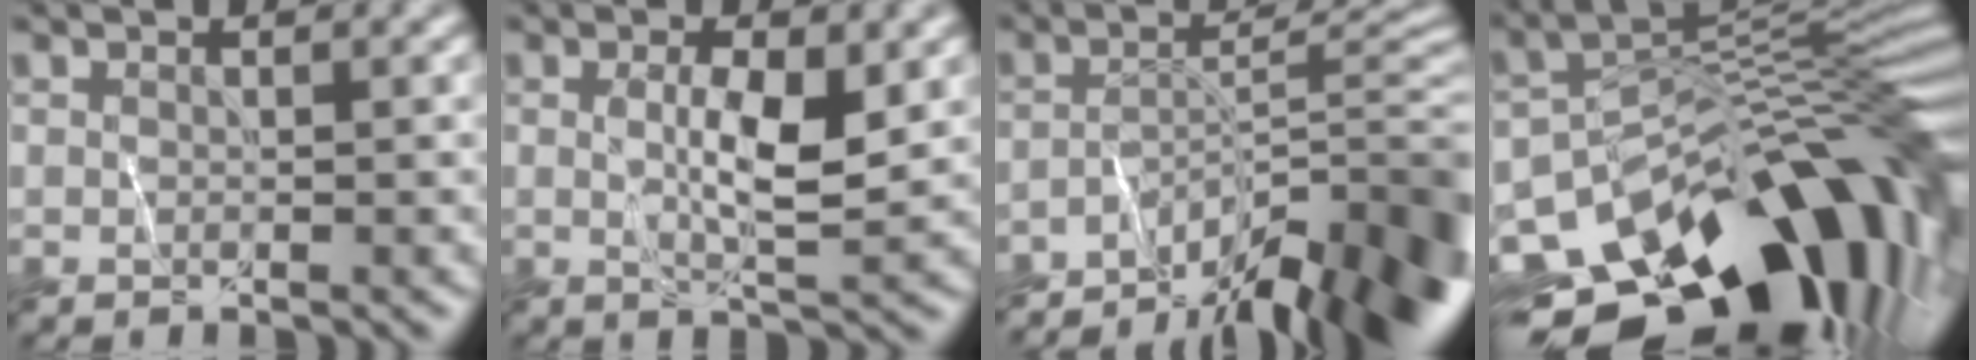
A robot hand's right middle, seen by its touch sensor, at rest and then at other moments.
{"total": 4.0, "force": [0.7, 0.8, 3.9], "torque": [-0.070, 0.000, 0.016]}
{"total": 13.1, "force": [-9.3, 3.4, 8.6], "torque": [-0.123, 0.010, -0.143]}
{"total": 16.9, "force": [-8.3, 8.5, 12.0], "torque": [-0.184, 0.004, -0.139]}